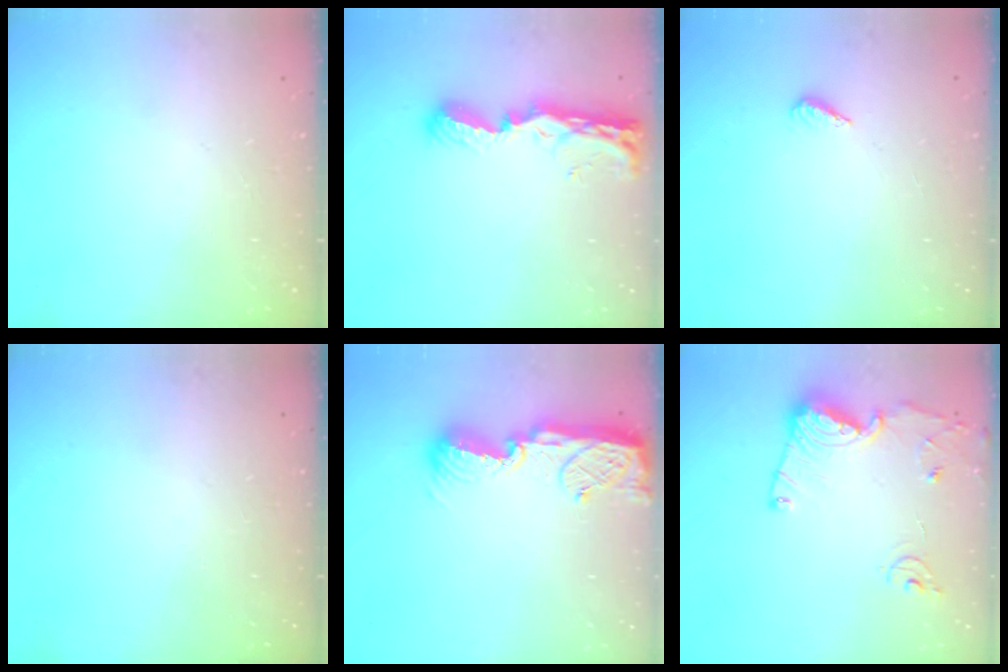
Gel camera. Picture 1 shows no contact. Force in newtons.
{"total": 9.4, "press": 9.3, "slide": 1.2}
{"total": 2.1, "press": 1.9, "slide": 0.8}
{"total": 0.0}
{"total": 11.6, "press": 11.5, "slide": 1.1}
{"total": 13.4, "press": 13.4, "slide": 1.5}